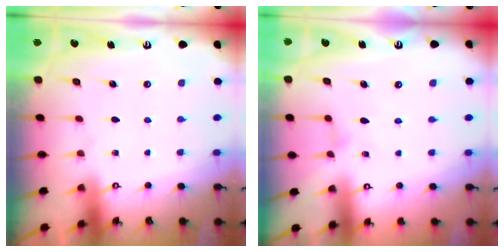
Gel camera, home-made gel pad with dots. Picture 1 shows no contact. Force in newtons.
{"total": 0.6, "press": 0.5, "slide": 0.2}